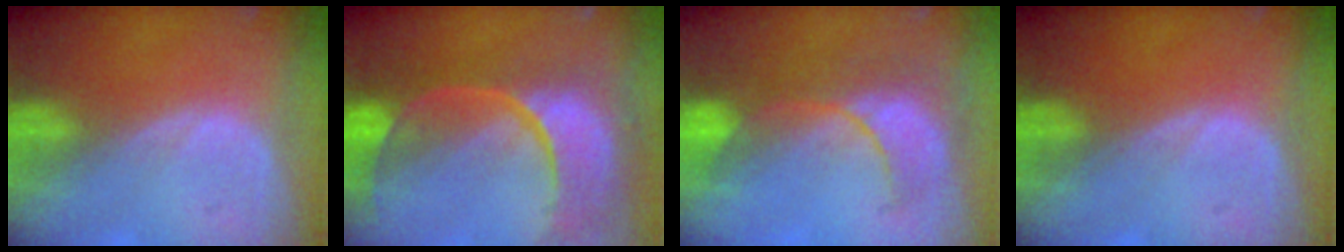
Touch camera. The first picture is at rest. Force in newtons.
{"total": 13.6, "press": 10.9, "slide": 8.2}
{"total": 8.0, "press": 7.8, "slide": 1.6}
{"total": 0.0}